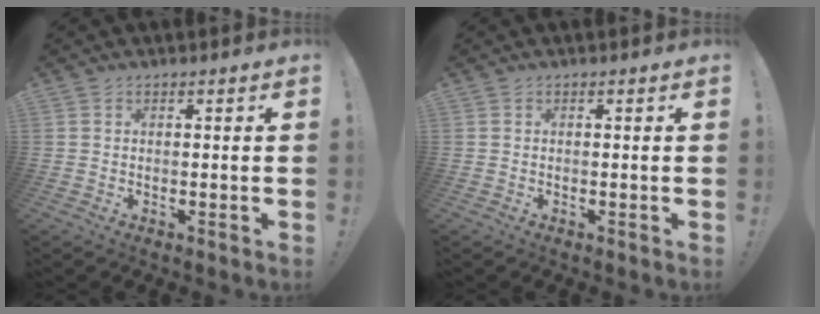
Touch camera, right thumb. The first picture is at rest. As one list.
[{"total": 0.0}]